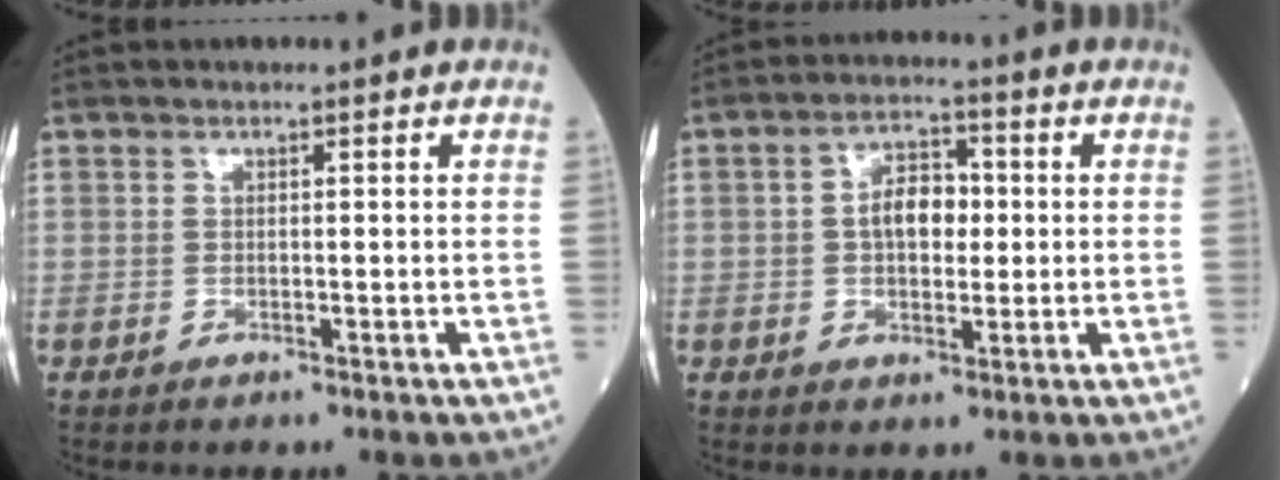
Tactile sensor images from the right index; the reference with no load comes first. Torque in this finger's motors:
{"motor_torque": [0.10, 0.01, 0.13, 0.09]}